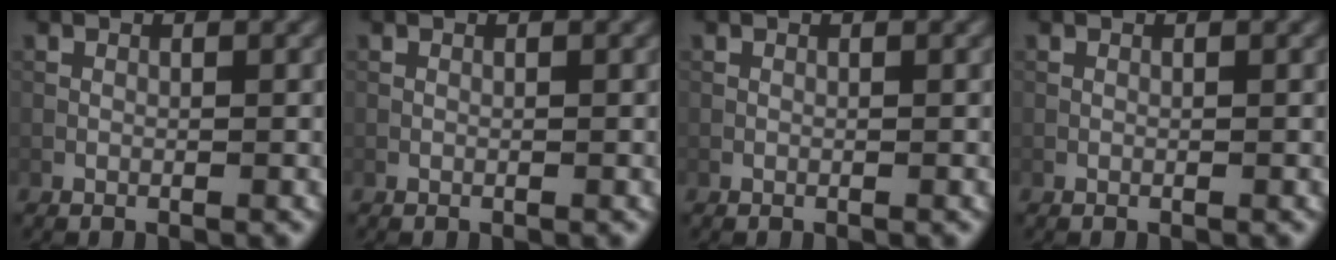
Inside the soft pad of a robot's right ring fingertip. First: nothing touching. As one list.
[{"total": 0.0}, {"total": 0.0}, {"total": 0.0}]